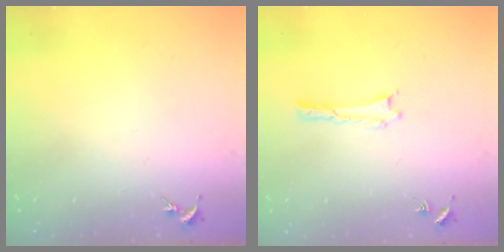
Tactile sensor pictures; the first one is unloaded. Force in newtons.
{"total": 0.0}